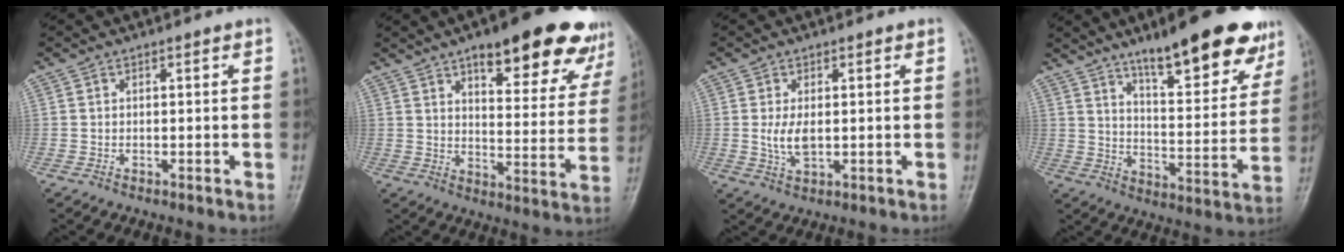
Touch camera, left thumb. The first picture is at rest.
{"total": 21.8, "force": [13.9, 7.3, 15.2], "torque": [-0.153, -0.045, 0.183]}
{"total": 4.2, "force": [0.2, 2.1, 3.6], "torque": [-0.072, -0.011, 0.008]}
{"total": 21.4, "force": [14.2, 5.8, 14.8], "torque": [-0.166, -0.062, 0.212]}